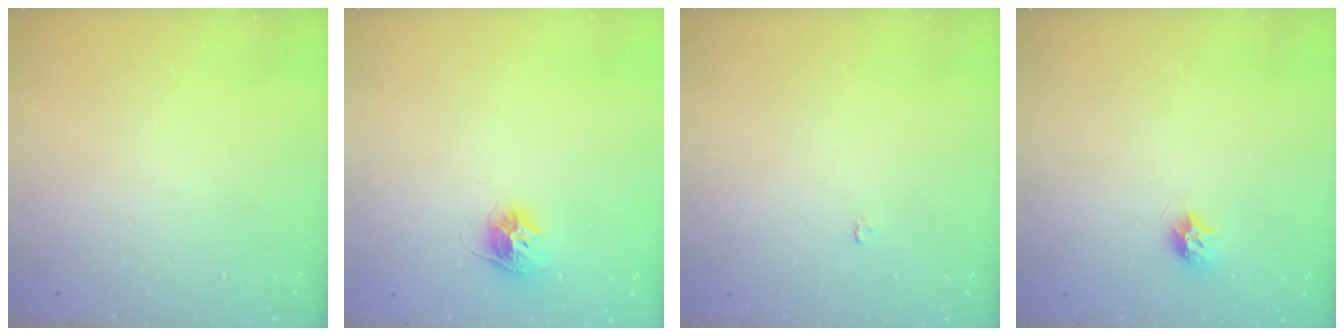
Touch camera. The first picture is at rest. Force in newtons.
{"total": 10.3, "press": 10.3, "slide": 0.8}
{"total": 2.1, "press": 2.1, "slide": 0.2}
{"total": 7.4, "press": 7.4, "slide": 0.2}